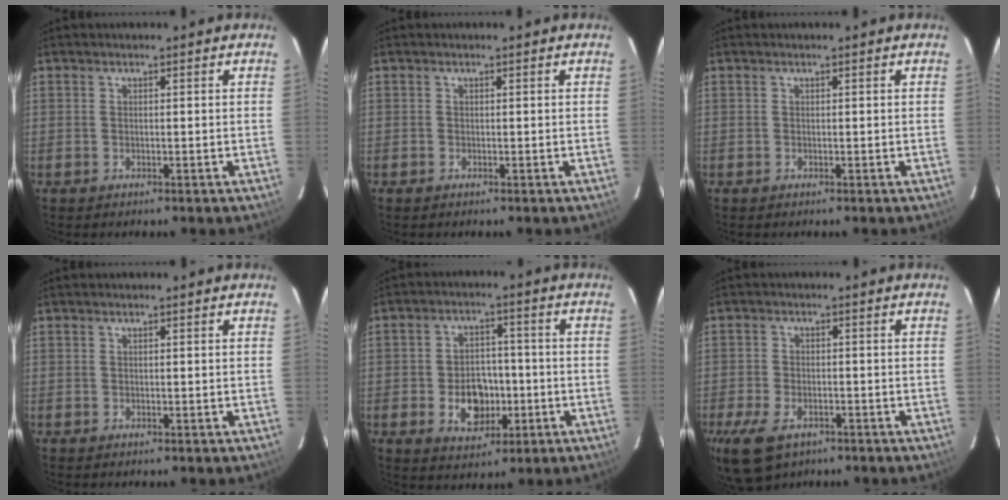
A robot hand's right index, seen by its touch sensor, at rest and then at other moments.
{"total": 0.0}
{"total": 0.0}
{"total": 0.0}
{"total": 8.9, "force": [-2.8, 6.3, 5.6], "torque": [-0.110, 0.012, -0.033]}
{"total": 9.8, "force": [-5.8, 5.6, 5.6], "torque": [-0.141, -0.022, -0.101]}